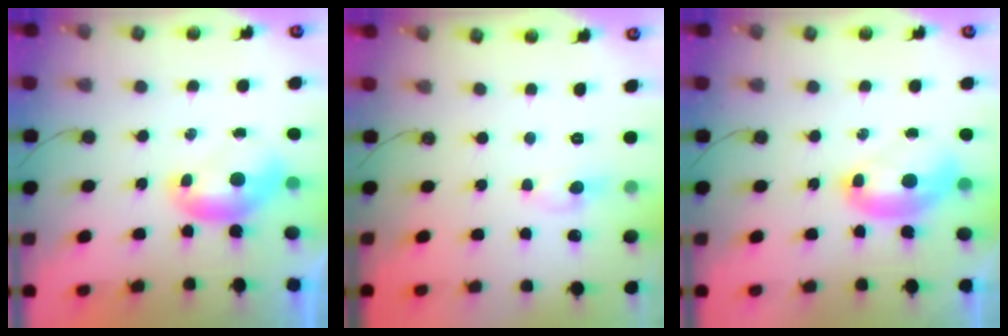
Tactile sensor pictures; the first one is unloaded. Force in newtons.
{"total": 0.6, "press": 0.2, "slide": 0.5}
{"total": 2.6, "press": 2.6, "slide": 0.6}